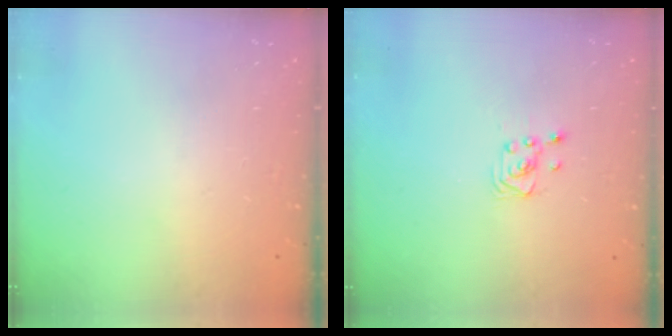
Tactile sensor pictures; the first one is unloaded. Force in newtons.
{"total": 2.6, "press": 2.6, "slide": 0.3}